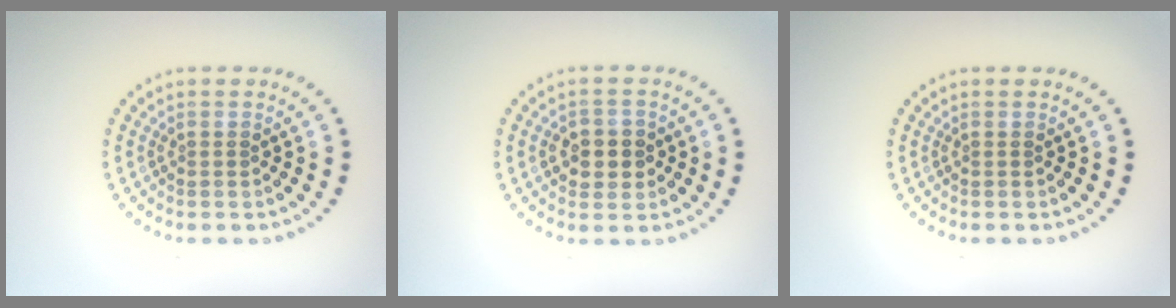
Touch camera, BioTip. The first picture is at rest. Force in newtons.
{"total": 2.9, "press": 2.8, "slide": 0.6}
{"total": 0.0}